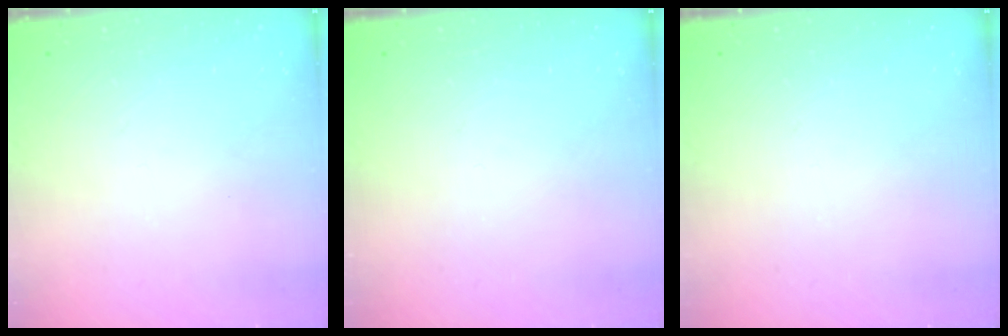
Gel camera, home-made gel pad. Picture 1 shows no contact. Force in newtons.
{"total": 0.0}
{"total": 0.0}